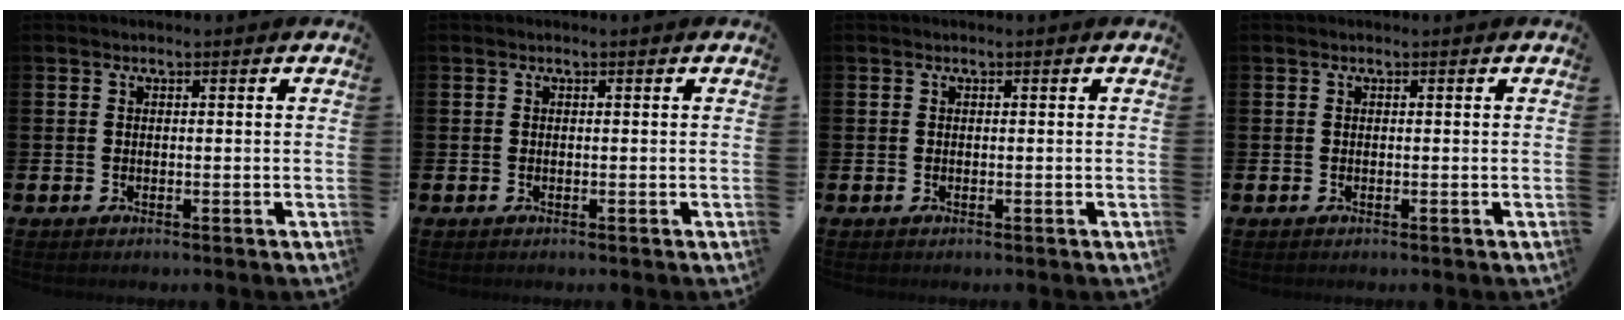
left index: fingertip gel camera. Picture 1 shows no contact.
{"total": 0.0}
{"total": 0.0}
{"total": 0.0}